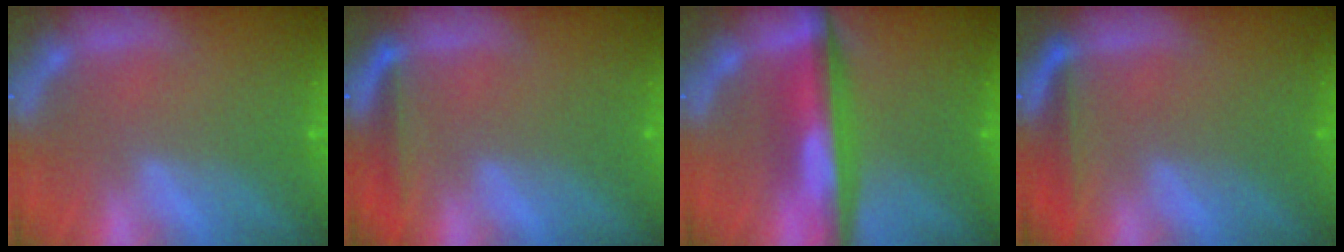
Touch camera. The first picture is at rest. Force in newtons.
{"total": 2.5}
{"total": 7.1}
{"total": 3.0}